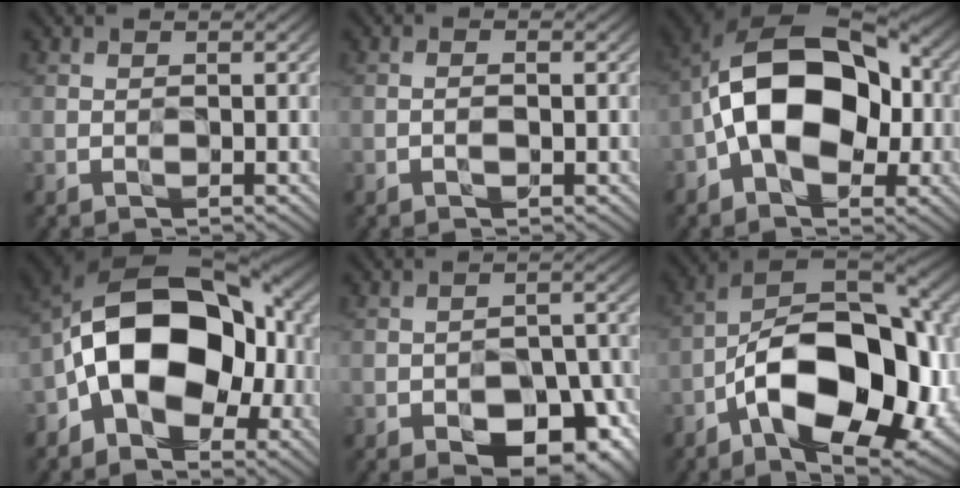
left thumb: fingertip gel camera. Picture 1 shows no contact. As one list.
[{"total": 1.1, "force": [-0.4, 0.4, 1.0], "torque": [-0.017, 0.003, -0.007]}, {"total": 14.0, "force": [-1.4, 8.9, 10.7], "torque": [-0.172, 0.024, -0.039]}, {"total": 14.6, "force": [-2.9, 9.5, 10.8], "torque": [-0.157, 0.012, -0.064]}, {"total": 12.1, "force": [-7.5, 5.8, 7.4], "torque": [-0.098, -0.003, -0.100]}, {"total": 18.3, "force": [-5.7, 9.5, 14.5], "torque": [-0.234, -0.006, -0.105]}]